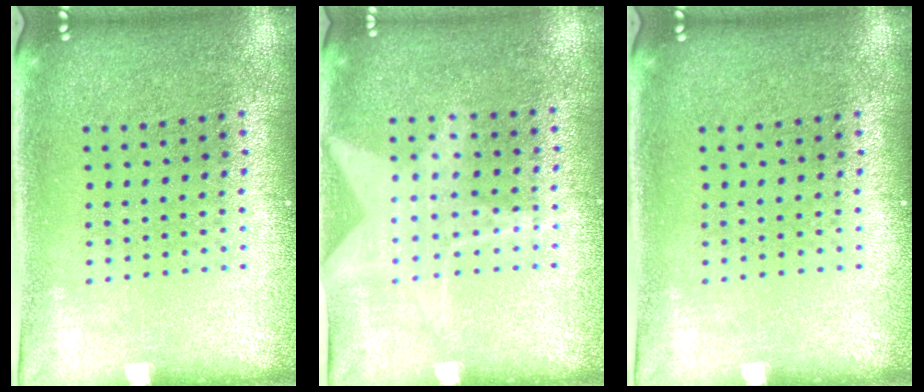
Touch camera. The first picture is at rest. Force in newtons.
{"total": 1.2, "press": 1.2, "slide": 0.2}
{"total": 0.0}